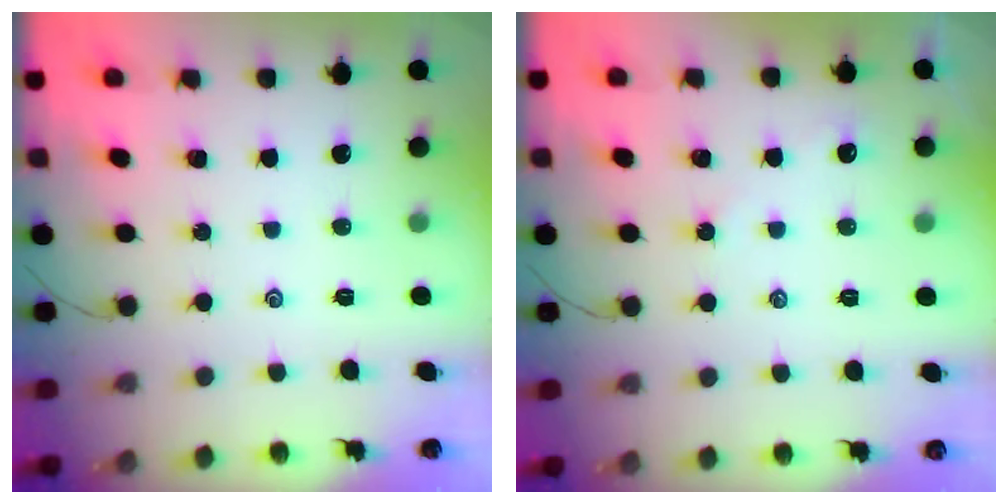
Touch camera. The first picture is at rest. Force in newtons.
{"total": 3.0, "press": 2.9, "slide": 0.4}